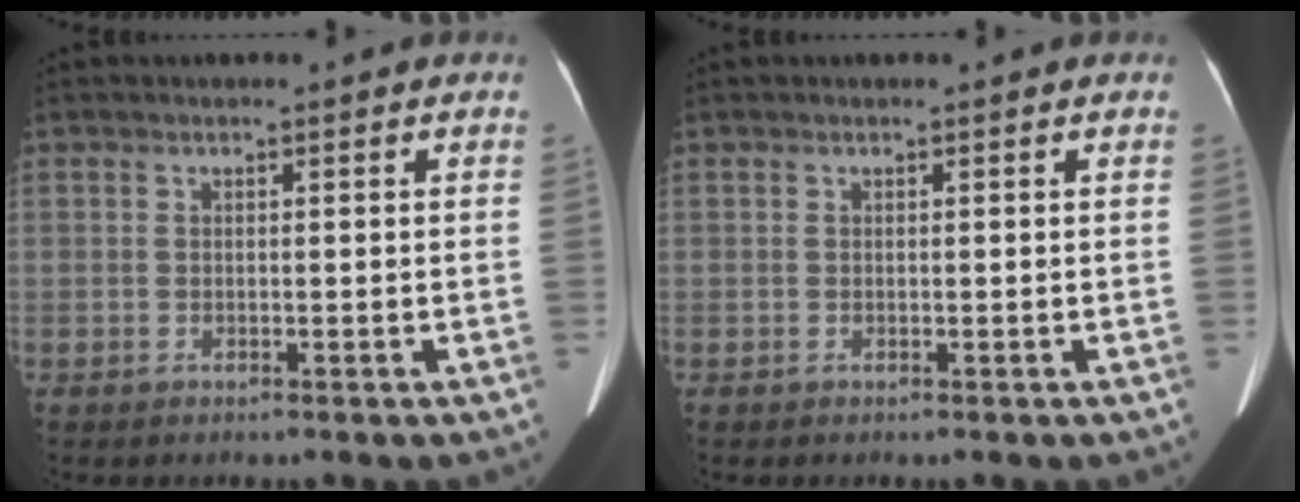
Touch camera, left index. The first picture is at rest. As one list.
[{"total": 0.0}]